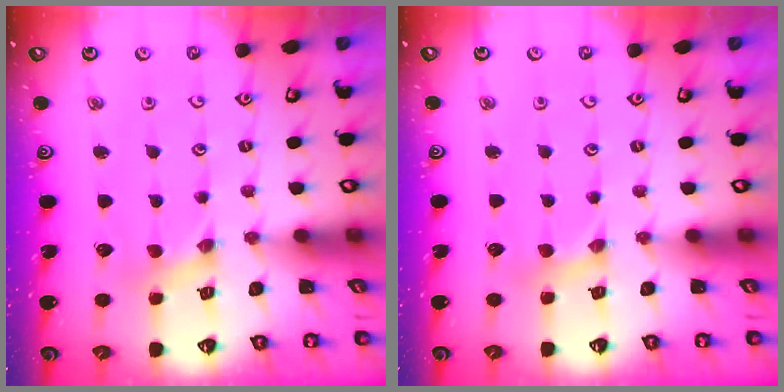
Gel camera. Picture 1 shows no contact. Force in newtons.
{"total": 2.3, "press": 2.3, "slide": 0.2}